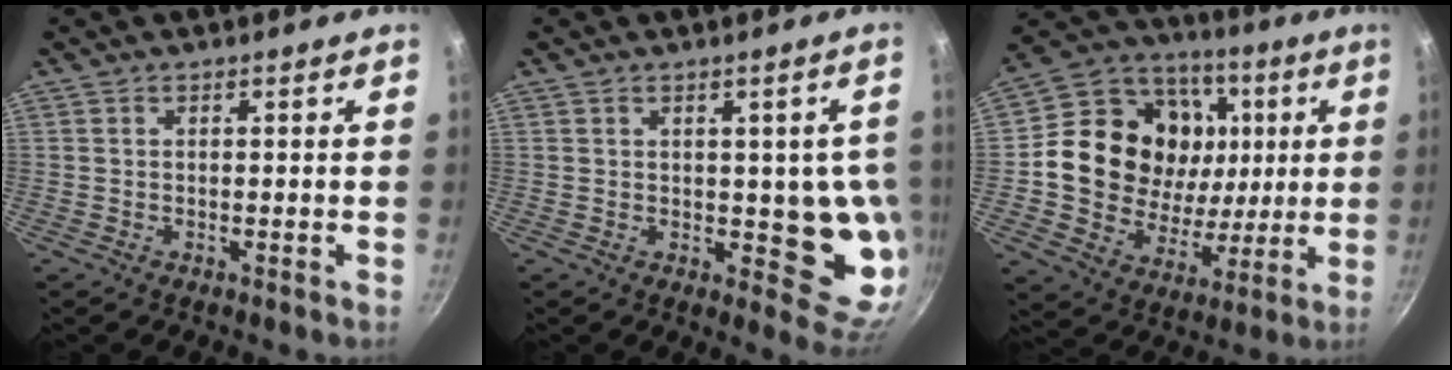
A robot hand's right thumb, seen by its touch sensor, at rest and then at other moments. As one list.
[{"total": 10.6, "force": [0.0, 5.1, 9.3], "torque": [-0.063, -0.014, 0.006]}, {"total": 23.9, "force": [4.0, 19.3, 13.5], "torque": [-0.211, 0.008, 0.071]}]